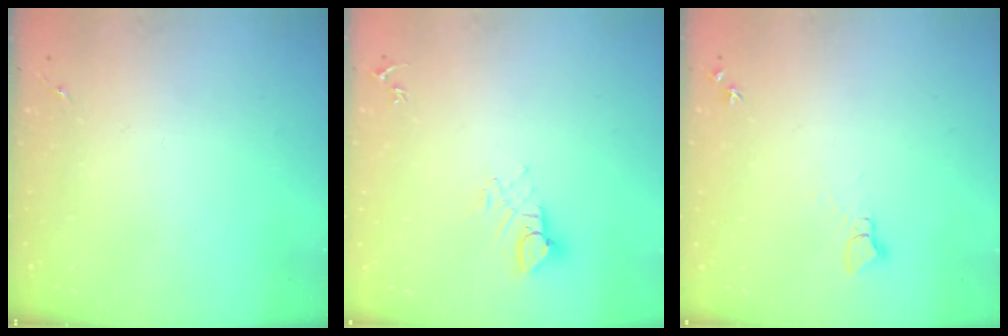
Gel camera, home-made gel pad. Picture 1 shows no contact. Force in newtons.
{"total": 5.2, "press": 5.2, "slide": 0.4}
{"total": 3.8, "press": 3.8, "slide": 0.4}